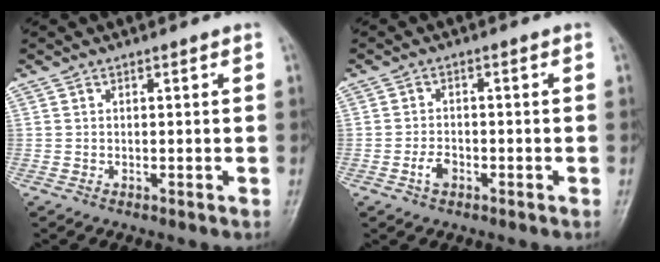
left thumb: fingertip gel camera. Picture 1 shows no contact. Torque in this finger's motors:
{"motor_torque": [-0.04, 0.10, 0.13, 0.01, 0.00]}